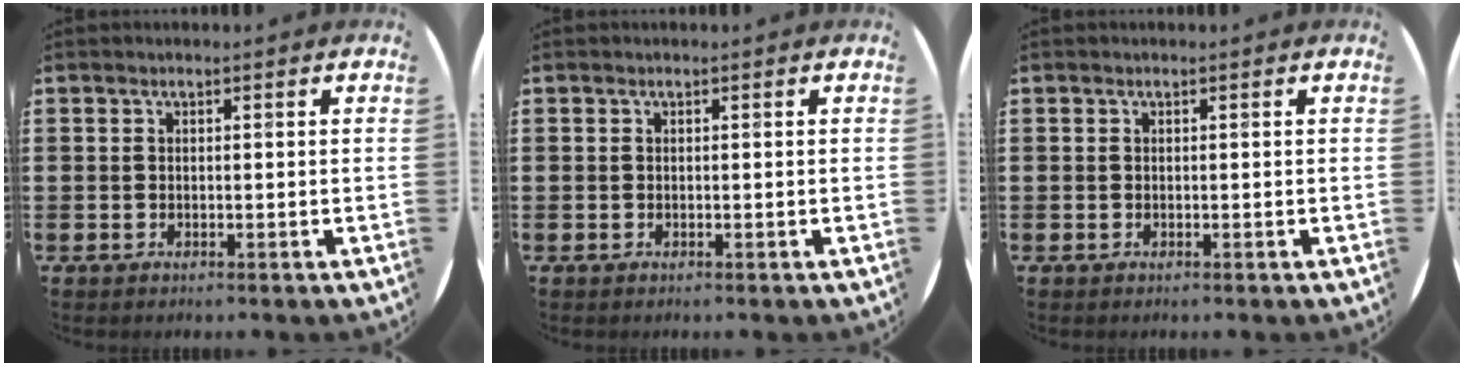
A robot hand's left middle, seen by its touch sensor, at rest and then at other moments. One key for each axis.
{"total": 0.0}
{"total": 0.0}